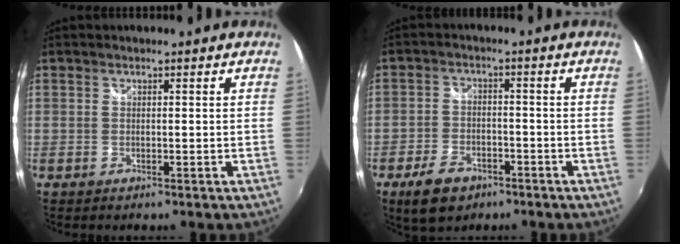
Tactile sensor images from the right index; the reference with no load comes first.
{"total": 8.0, "force": [-5.1, 4.7, 4.0], "torque": [-0.104, 0.001, -0.086]}